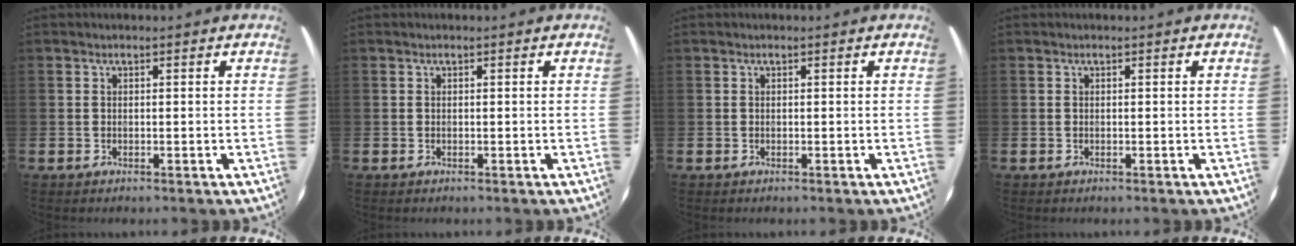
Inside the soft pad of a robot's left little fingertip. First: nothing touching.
{"total": 0.0}
{"total": 0.0}
{"total": 0.0}